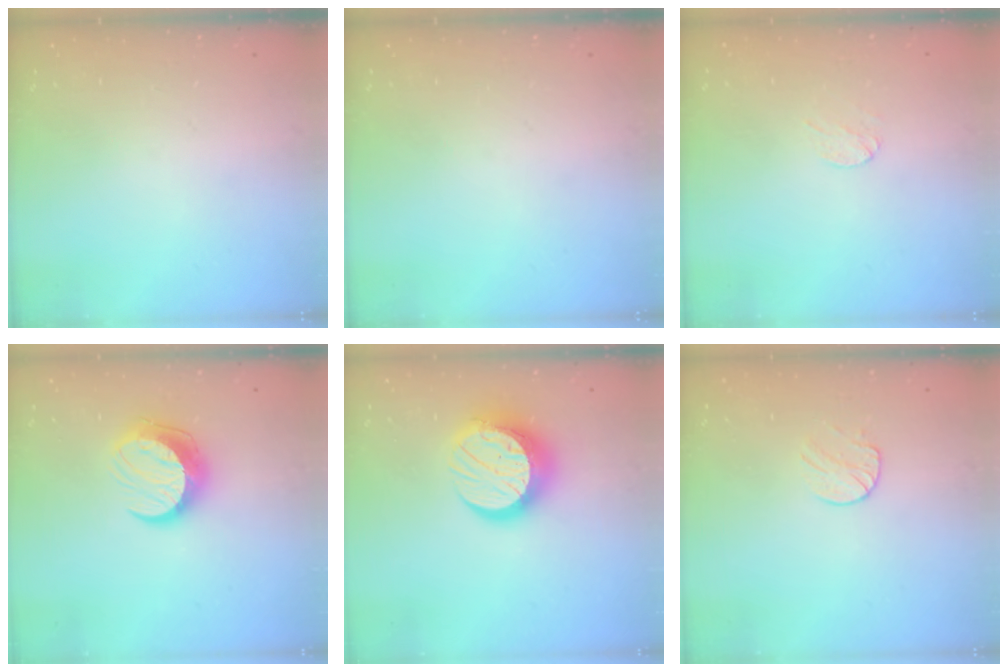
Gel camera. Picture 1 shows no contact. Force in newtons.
{"total": 0.0}
{"total": 2.6, "press": 2.5, "slide": 0.3}
{"total": 11.4, "press": 11.4, "slide": 0.6}
{"total": 14.3, "press": 14.2, "slide": 1.6}
{"total": 6.7, "press": 6.7, "slide": 0.6}